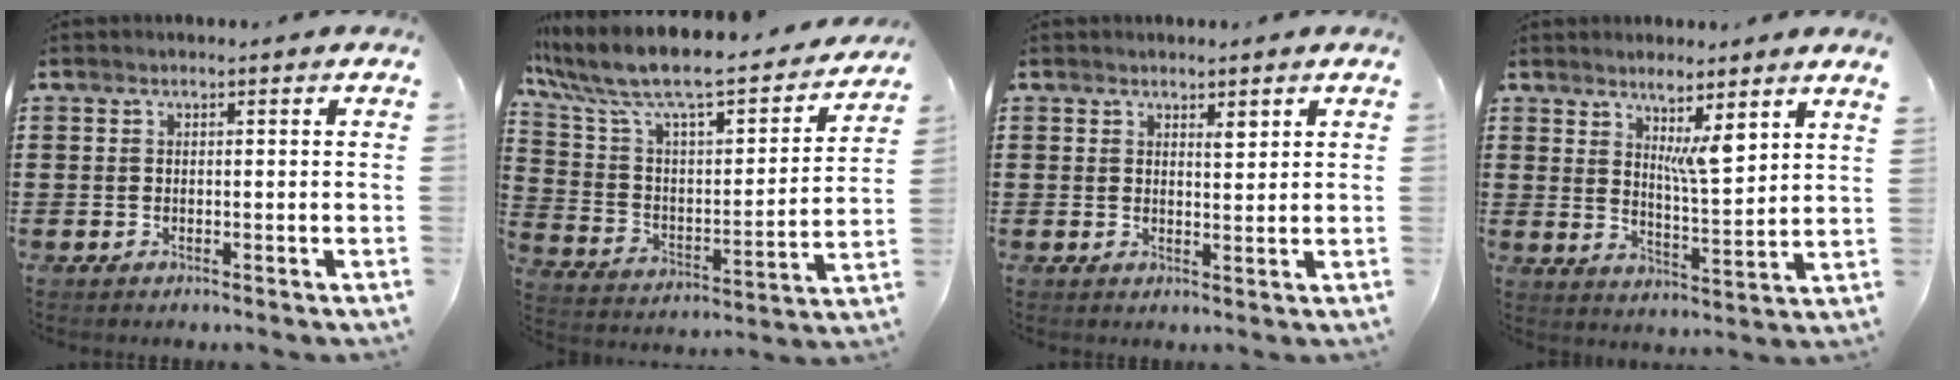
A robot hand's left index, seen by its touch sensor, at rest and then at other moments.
{"total": 8.9, "force": [7.5, 1.5, 4.7], "torque": [-0.128, -0.061, 0.120]}
{"total": 2.3, "force": [1.7, 0.8, 1.2], "torque": [-0.008, -0.004, 0.027]}
{"total": 6.1, "force": [4.4, 0.3, 4.2], "torque": [-0.077, -0.027, 0.072]}